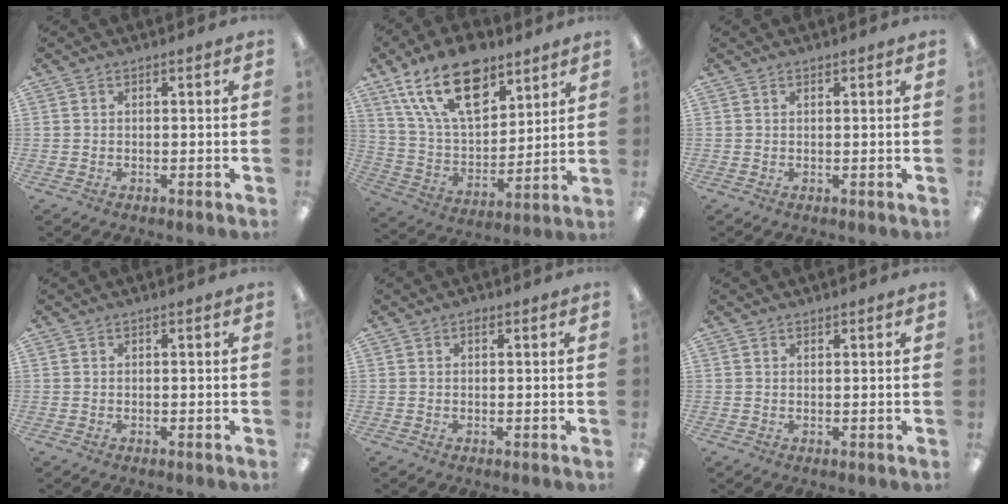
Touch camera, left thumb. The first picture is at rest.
{"total": 20.6, "force": [12.2, 10.8, 12.7], "torque": [-0.236, -0.047, 0.217]}
{"total": 0.6, "force": [0.5, 0.2, 0.2], "torque": [-0.003, 0.001, 0.009]}
{"total": 0.0}
{"total": 0.8, "force": [0.4, 0.5, 0.4], "torque": [-0.010, 0.003, 0.007]}
{"total": 0.6, "force": [0.6, 0.3, 0.1], "torque": [-0.001, 0.000, 0.010]}